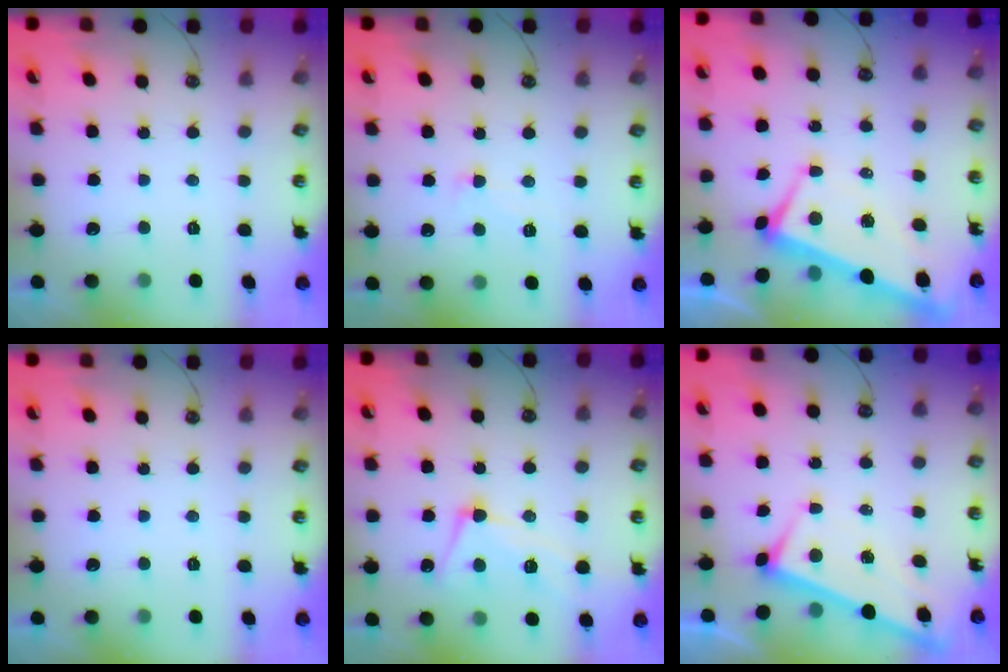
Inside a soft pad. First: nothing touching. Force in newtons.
{"total": 2.8, "press": 2.8, "slide": 0.5}
{"total": 1.7, "press": 1.5, "slide": 0.8}
{"total": 0.0}
{"total": 6.2, "press": 6.2, "slide": 1.0}
{"total": 2.5, "press": 2.5, "slide": 0.3}